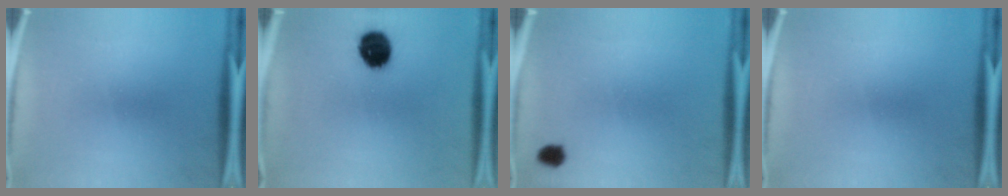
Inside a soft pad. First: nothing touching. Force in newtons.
{"total": 10.2}
{"total": 3.9}
{"total": 0.0}